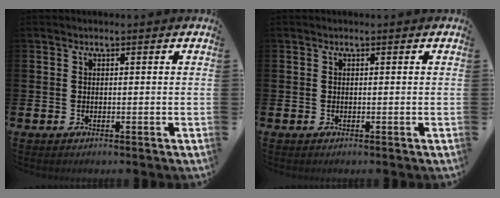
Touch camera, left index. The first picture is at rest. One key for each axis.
{"total": 0.0}